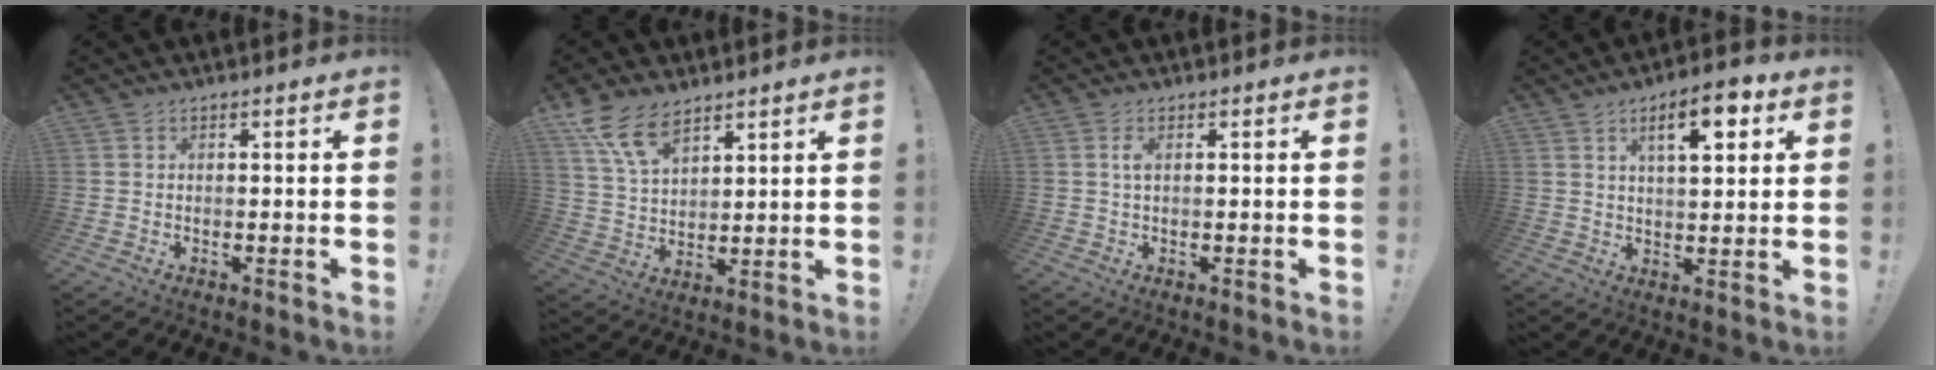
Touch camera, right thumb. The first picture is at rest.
{"total": 11.5, "force": [8.0, 5.6, 6.0], "torque": [-0.119, -0.035, 0.158]}
{"total": 1.8, "force": [0.3, 0.5, 1.6], "torque": [-0.030, 0.003, 0.003]}
{"total": 9.6, "force": [4.5, 3.5, 7.7], "torque": [-0.107, -0.010, 0.072]}